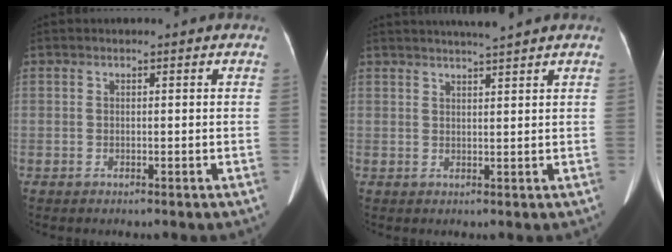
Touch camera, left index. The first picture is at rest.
{"total": 4.9, "force": [4.3, -0.9, 2.1], "torque": [-0.030, 0.012, 0.064]}